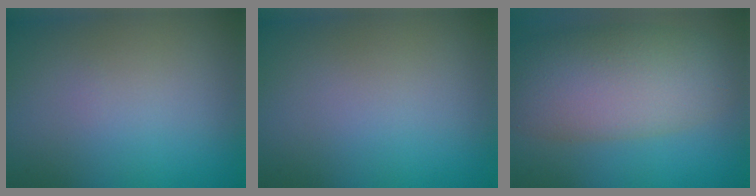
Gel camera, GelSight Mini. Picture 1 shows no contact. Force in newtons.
{"total": 0.0}
{"total": 9.2, "press": 9.2, "slide": 0.5}